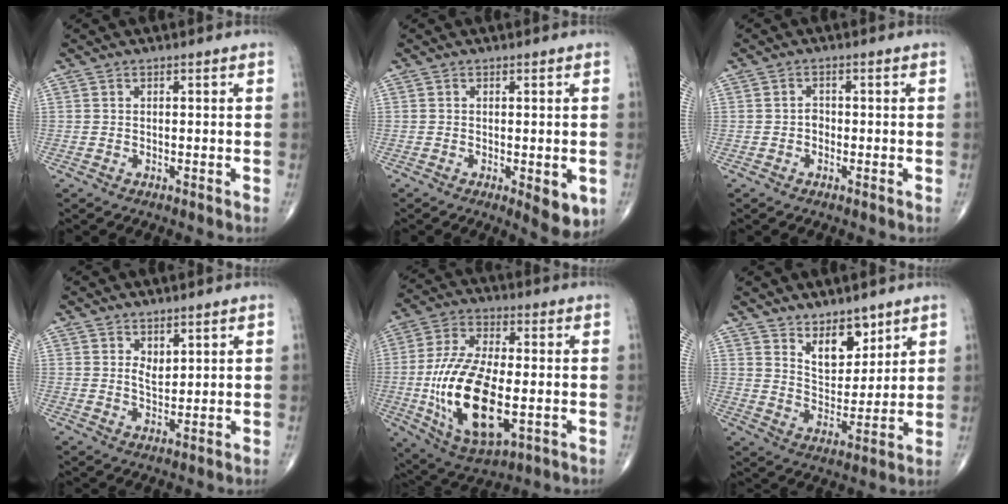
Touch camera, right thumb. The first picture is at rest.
{"total": 6.0, "force": [-1.8, 2.3, 5.3], "torque": [-0.058, -0.011, -0.022]}
{"total": 1.5, "force": [-0.5, 1.2, 0.8], "torque": [-0.004, 0.006, -0.010]}
{"total": 2.8, "force": [1.5, 1.5, 1.7], "torque": [-0.018, -0.015, 0.030]}
{"total": 20.5, "force": [-3.4, 9.6, 17.8], "torque": [-0.345, 0.000, -0.047]}
{"total": 8.5, "force": [5.8, 4.4, 4.5], "torque": [-0.042, -0.048, 0.106]}